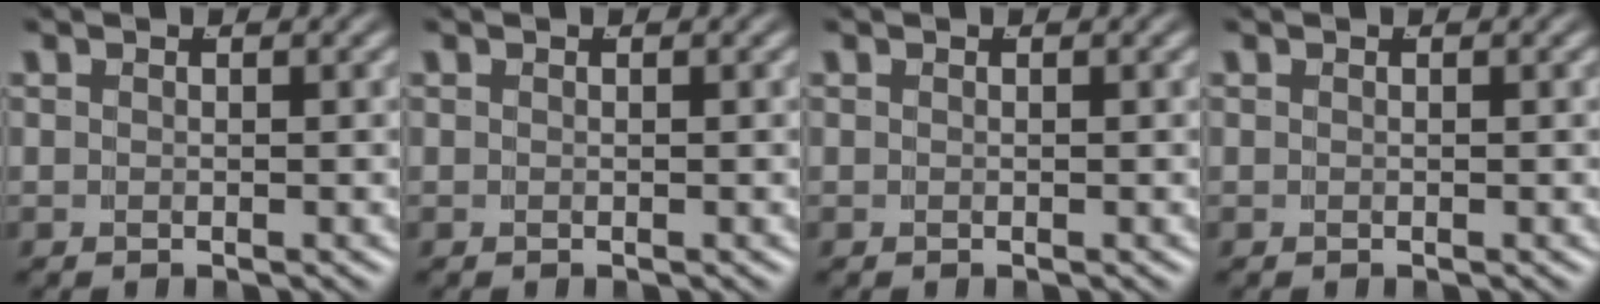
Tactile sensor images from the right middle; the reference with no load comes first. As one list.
[{"total": 0.0}, {"total": 0.0}, {"total": 0.0}]